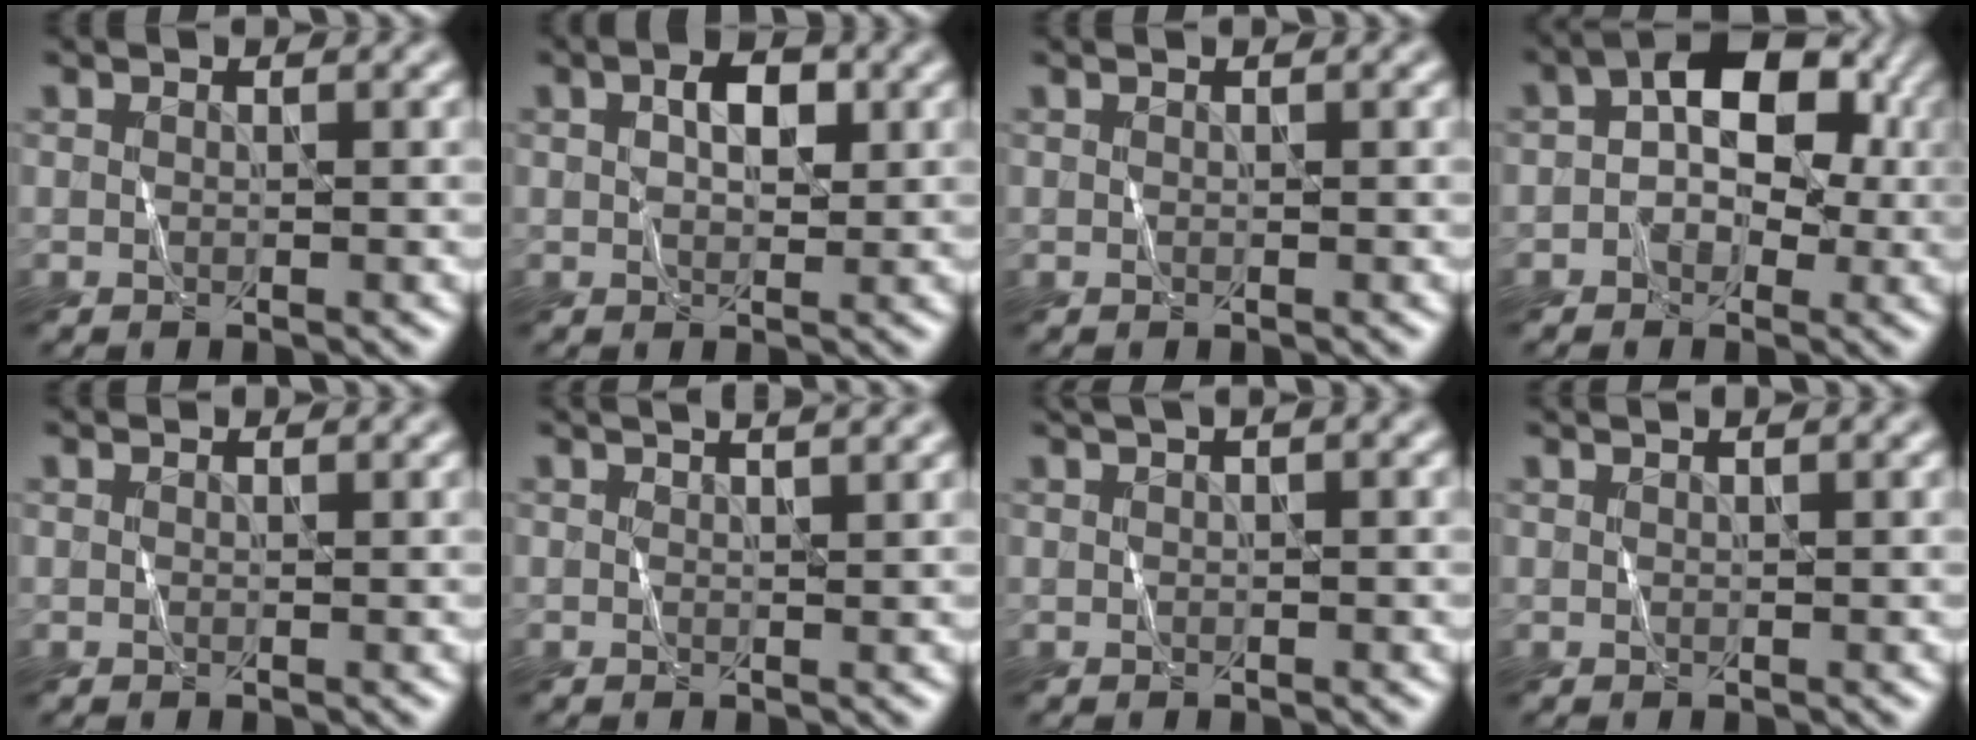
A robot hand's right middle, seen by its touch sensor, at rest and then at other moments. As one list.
[{"total": 2.8, "force": [0.6, 1.6, 2.2], "torque": [-0.038, 0.004, 0.011]}, {"total": 0.0}, {"total": 6.7, "force": [0.4, 4.3, 5.0], "torque": [-0.063, 0.018, -0.004]}, {"total": 0.6, "force": [0.6, 0.0, -0.1], "torque": [-0.003, -0.002, 0.003]}, {"total": 4.9, "force": [3.3, 2.2, 3.0], "torque": [-0.018, 0.038, 0.013]}, {"total": 2.2, "force": [1.2, 0.7, 1.7], "torque": [-0.018, -0.002, 0.013]}, {"total": 1.6, "force": [1.2, 0.6, 0.9], "torque": [-0.003, 0.002, 0.002]}]